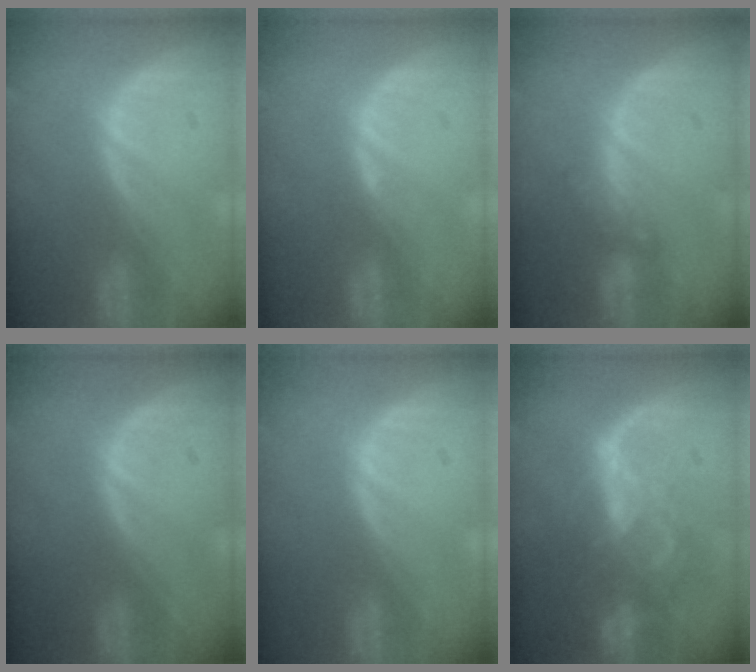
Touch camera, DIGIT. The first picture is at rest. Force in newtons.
{"total": 0.6, "press": 0.4, "slide": 0.5}
{"total": 4.5, "press": 4.1, "slide": 1.9}
{"total": 0.0}
{"total": 0.0}
{"total": 8.7, "press": 7.4, "slide": 4.6}